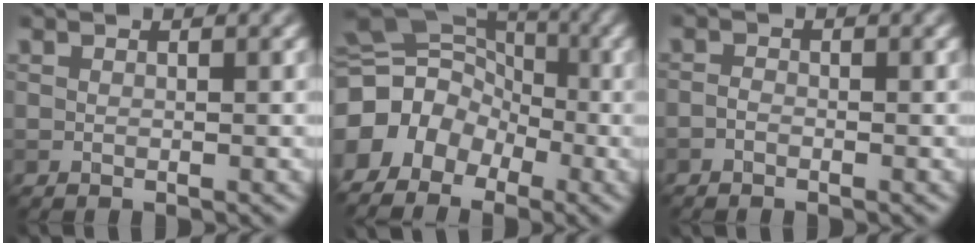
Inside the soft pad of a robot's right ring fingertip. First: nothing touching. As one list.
[{"total": 8.7, "force": [-3.1, 6.9, 4.3], "torque": [-0.058, 0.006, -0.070]}, {"total": 0.8, "force": [-0.6, 0.3, 0.3], "torque": [-0.007, 0.000, -0.014]}]